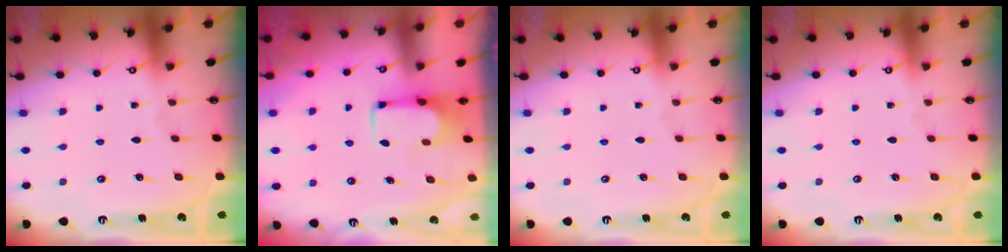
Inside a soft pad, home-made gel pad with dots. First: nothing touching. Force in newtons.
{"total": 3.3, "press": 3.2, "slide": 0.5}
{"total": 0.0}
{"total": 0.0}